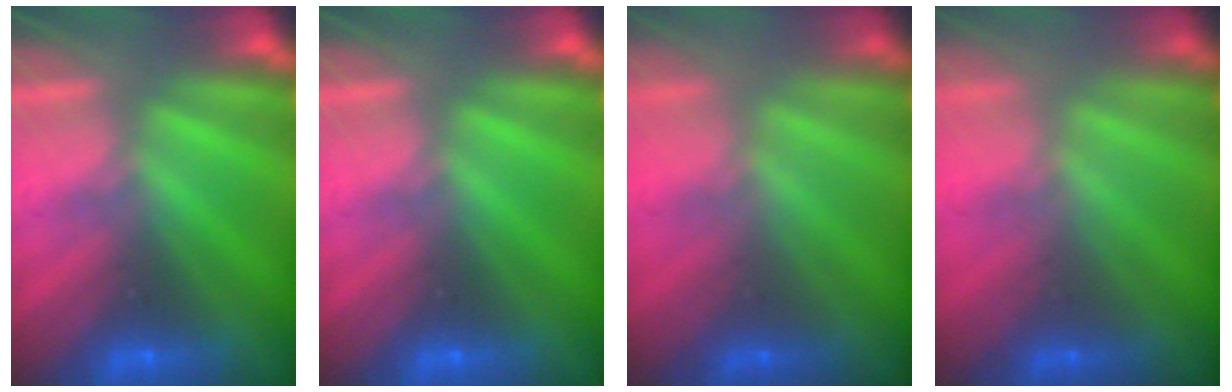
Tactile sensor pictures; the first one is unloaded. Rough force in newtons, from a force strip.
{"total": 0.0}
{"total": 1.7}
{"total": 1.7}